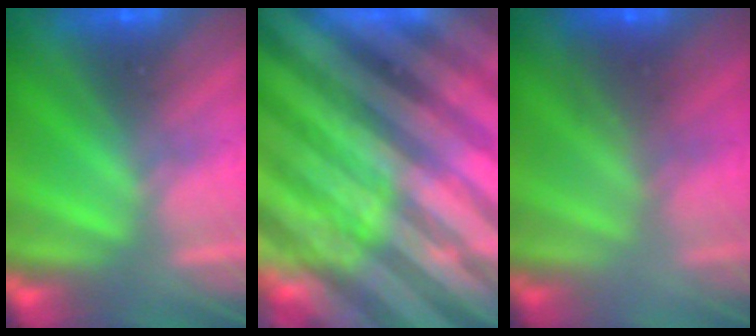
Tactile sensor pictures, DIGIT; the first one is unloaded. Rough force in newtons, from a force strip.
{"total": 9.3}
{"total": 2.0}